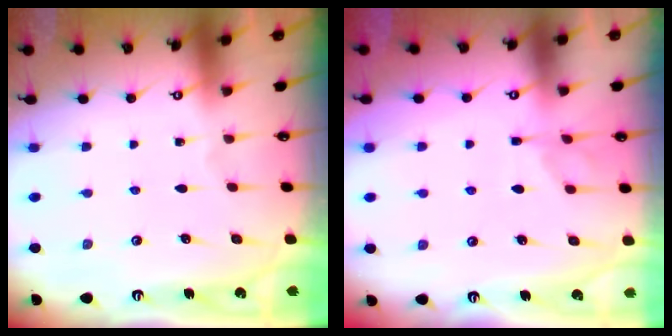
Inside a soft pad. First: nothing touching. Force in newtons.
{"total": 1.6, "press": 1.0, "slide": 1.2}